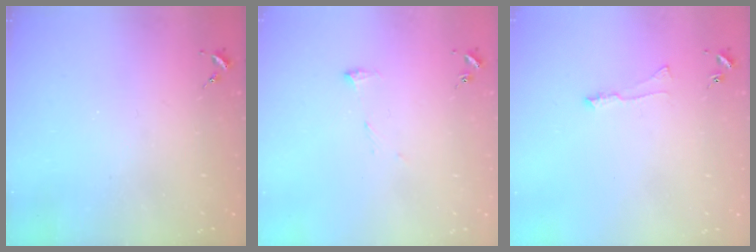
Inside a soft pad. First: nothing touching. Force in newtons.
{"total": 6.5, "press": 6.5, "slide": 0.7}
{"total": 4.2, "press": 4.2, "slide": 0.6}